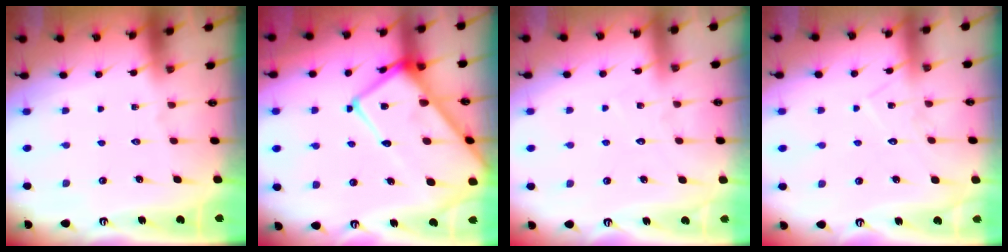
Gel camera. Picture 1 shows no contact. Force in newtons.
{"total": 21.2, "press": 21.1, "slide": 2.2}
{"total": 3.7, "press": 3.7, "slide": 0.2}
{"total": 7.2, "press": 7.1, "slide": 0.4}